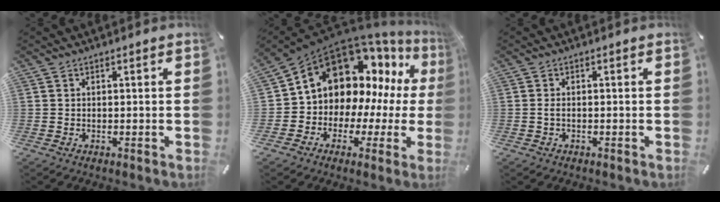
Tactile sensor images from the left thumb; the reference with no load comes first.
{"total": 14.2, "force": [7.1, 10.7, 6.1], "torque": [-0.101, -0.080, 0.129]}
{"total": 1.5, "force": [-0.4, 0.9, 1.1], "torque": [-0.022, 0.003, -0.009]}